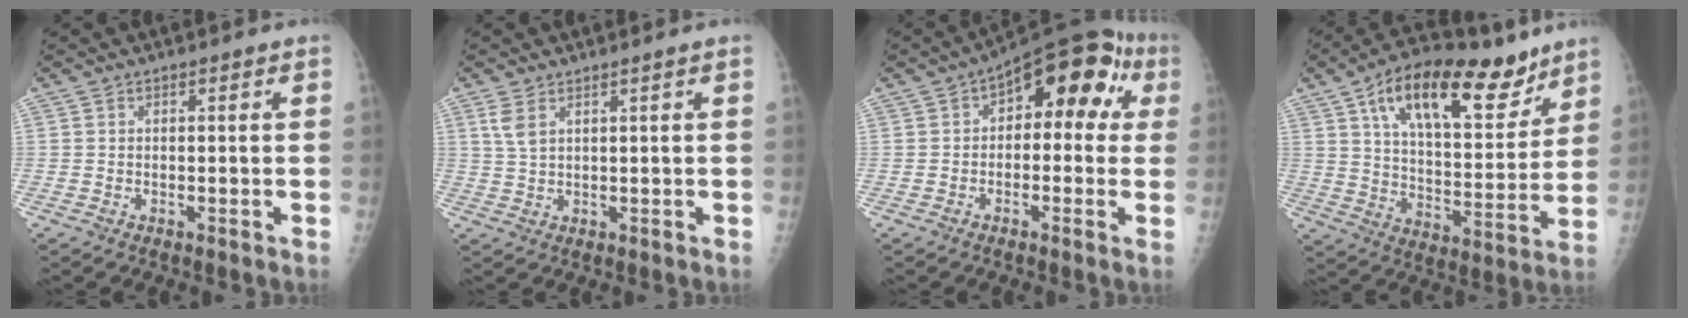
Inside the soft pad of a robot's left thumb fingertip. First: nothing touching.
{"total": 3.2, "force": [1.8, 1.0, 2.4], "torque": [-0.057, 0.001, 0.047]}
{"total": 13.9, "force": [2.9, 7.9, 11.1], "torque": [-0.091, 0.043, 0.025]}
{"total": 23.2, "force": [13.8, 10.4, 15.5], "torque": [-0.208, -0.040, 0.229]}